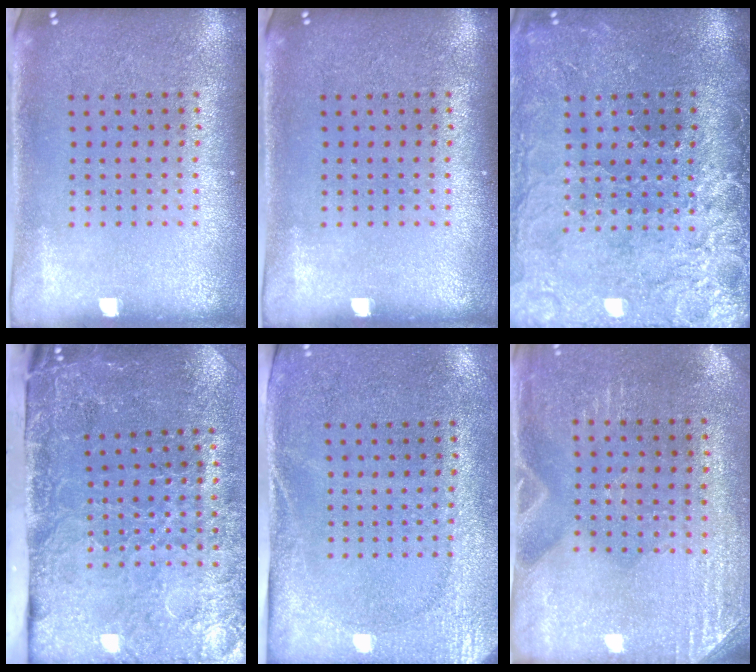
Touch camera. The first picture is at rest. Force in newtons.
{"total": 0.0}
{"total": 3.9, "press": 3.4, "slide": 1.9}
{"total": 4.8, "press": 3.6, "slide": 3.1}
{"total": 2.7, "press": 2.1, "slide": 1.6}
{"total": 2.8, "press": 2.5, "slide": 1.2}